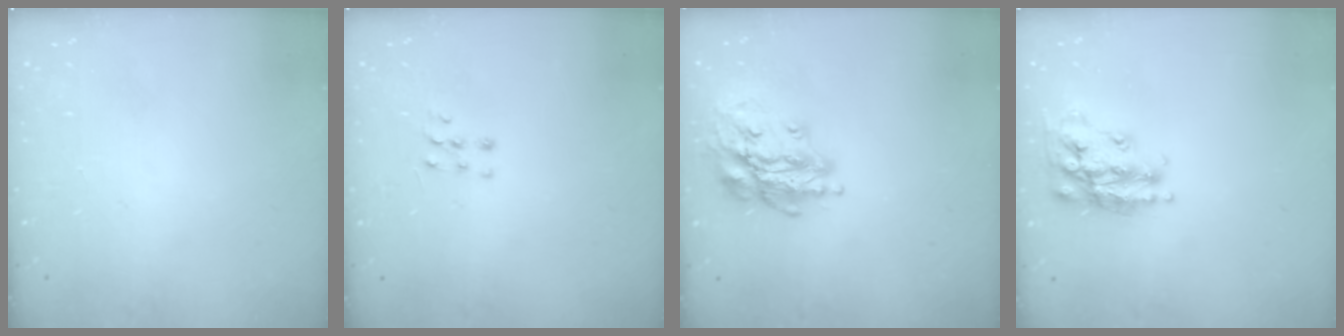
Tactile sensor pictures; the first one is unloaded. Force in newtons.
{"total": 3.3, "press": 3.3, "slide": 0.5}
{"total": 16.4, "press": 16.4, "slide": 0.6}
{"total": 17.2, "press": 17.2, "slide": 1.4}